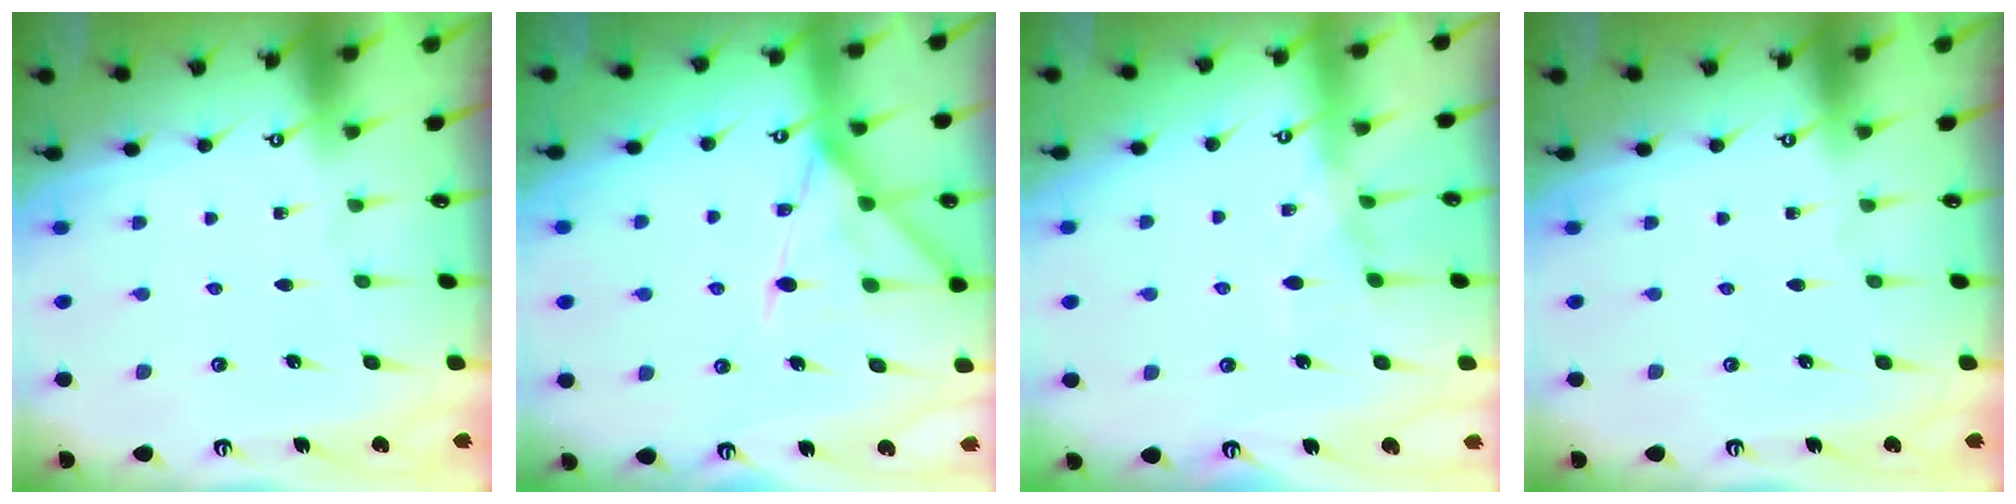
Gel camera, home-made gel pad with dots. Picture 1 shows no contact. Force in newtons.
{"total": 15.1, "press": 15.0, "slide": 1.1}
{"total": 9.1, "press": 9.1, "slide": 0.8}
{"total": 0.0}